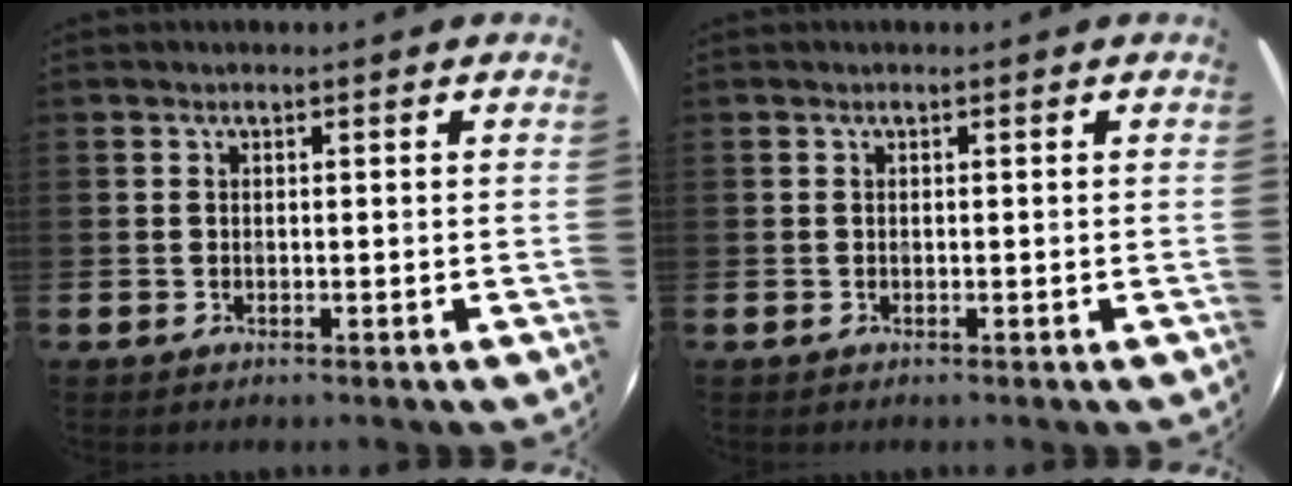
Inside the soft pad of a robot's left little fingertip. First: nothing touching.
{"total": 0.0}